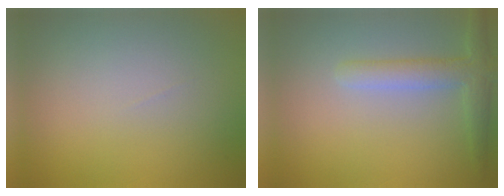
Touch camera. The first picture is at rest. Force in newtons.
{"total": 3.0, "press": 3.0, "slide": 0.2}